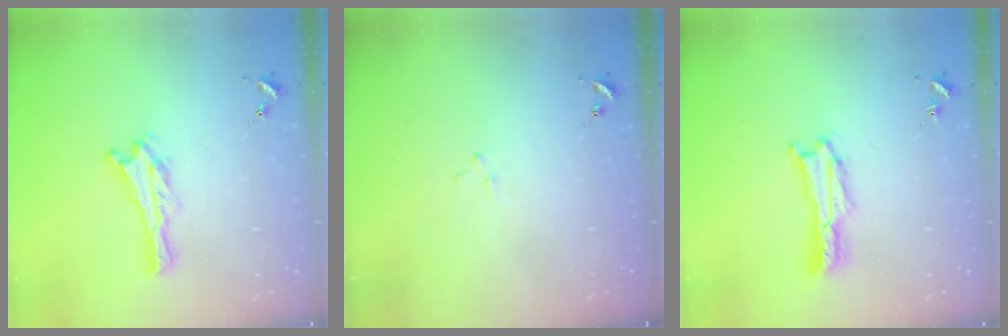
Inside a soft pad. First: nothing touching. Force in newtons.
{"total": 2.1, "press": 2.1, "slide": 0.2}
{"total": 1.7, "press": 1.7, "slide": 0.3}